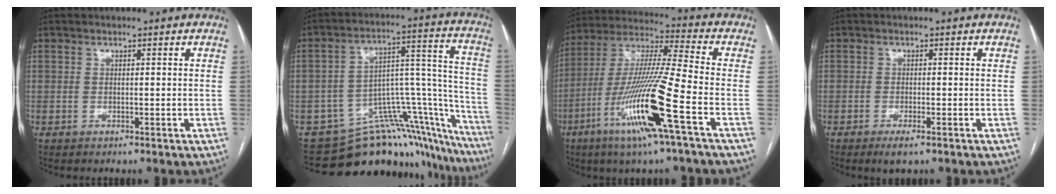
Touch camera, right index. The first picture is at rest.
{"total": 23.4, "force": [-20.2, 8.9, 8.0], "torque": [-0.031, 0.072, -0.265]}
{"total": 17.5, "force": [-7.1, -0.8, 16.0], "torque": [-0.330, -0.020, -0.137]}
{"total": 2.5, "force": [-1.6, 0.4, 1.9], "torque": [-0.035, -0.004, -0.023]}